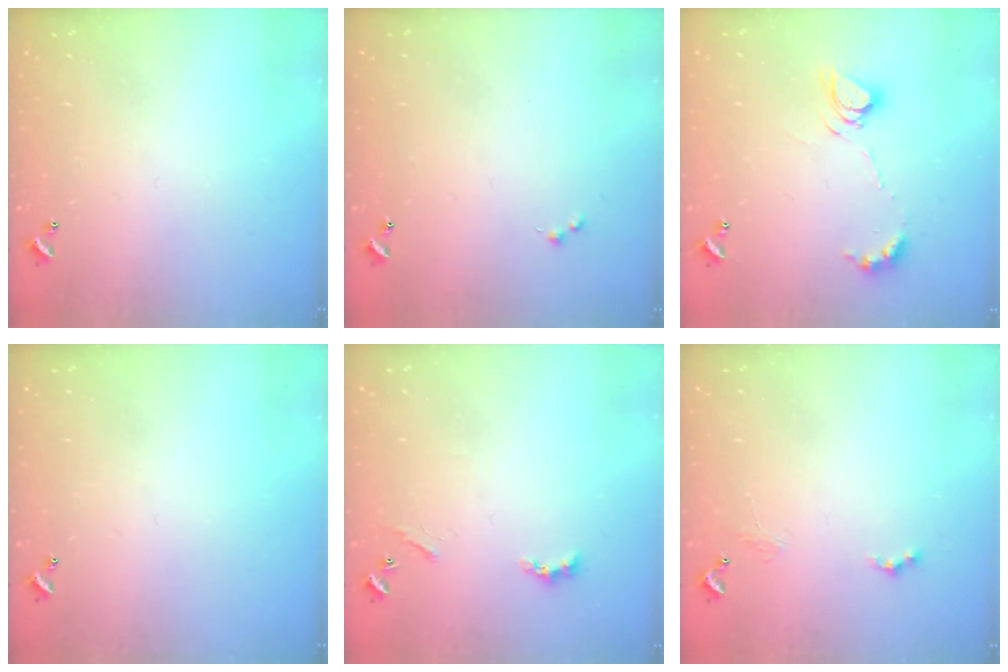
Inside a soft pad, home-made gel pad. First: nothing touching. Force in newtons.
{"total": 0.0}
{"total": 9.6, "press": 9.5, "slide": 1.2}
{"total": 0.0}
{"total": 1.8, "press": 1.8, "slide": 0.5}
{"total": 0.0}